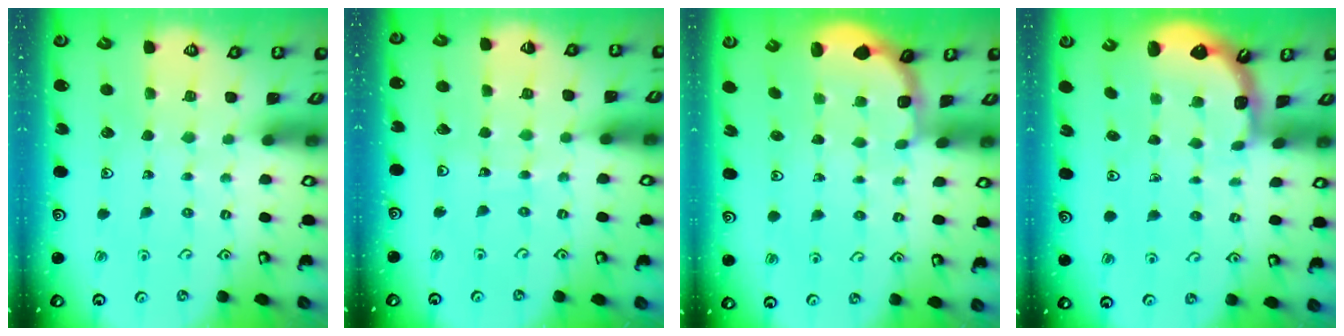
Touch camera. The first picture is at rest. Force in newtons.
{"total": 5.3, "press": 5.3, "slide": 0.7}
{"total": 1.8, "press": 1.6, "slide": 0.7}
{"total": 1.4, "press": 1.3, "slide": 0.1}